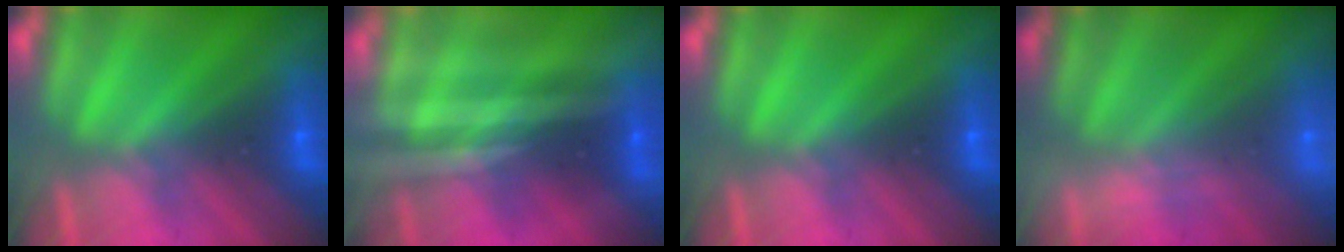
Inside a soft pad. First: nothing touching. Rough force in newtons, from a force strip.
{"total": 2.1}
{"total": 0.0}
{"total": 1.9}